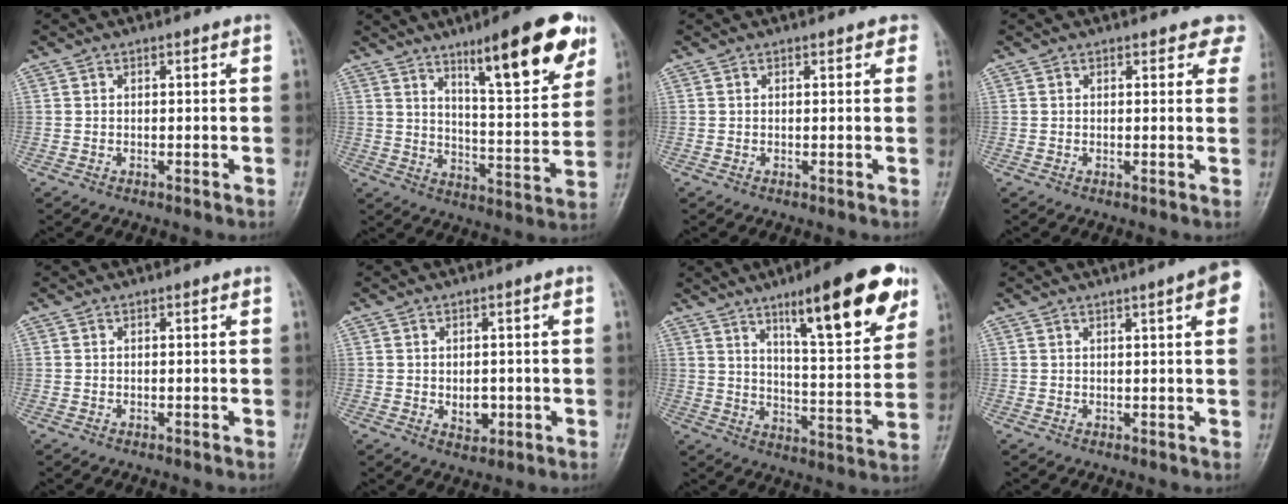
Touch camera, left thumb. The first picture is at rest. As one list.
[{"total": 17.7, "force": [10.5, 4.0, 13.7], "torque": [-0.168, -0.052, 0.162]}, {"total": 1.5, "force": [1.0, 0.8, 0.7], "torque": [0.005, -0.001, 0.005]}, {"total": 3.9, "force": [3.2, 1.9, 1.3], "torque": [0.022, -0.011, 0.020]}, {"total": 0.0}, {"total": 3.8, "force": [-0.5, 2.7, 2.7], "torque": [-0.027, -0.001, -0.002]}, {"total": 19.3, "force": [11.0, 4.5, 15.2], "torque": [-0.187, -0.047, 0.167]}, {"total": 7.0, "force": [3.2, 0.8, 6.2], "torque": [-0.064, 0.004, 0.034]}]